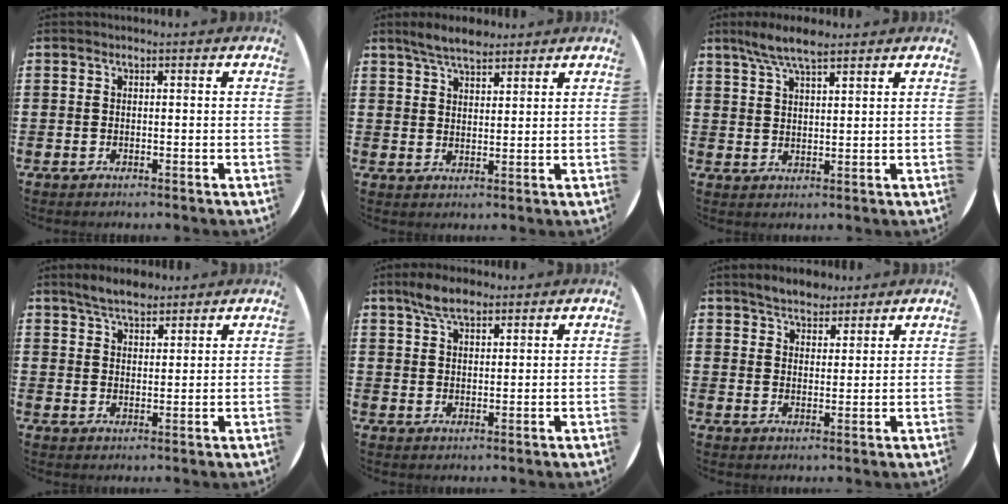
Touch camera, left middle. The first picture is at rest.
{"total": 4.5, "force": [4.0, 1.3, 1.7], "torque": [-0.041, -0.004, 0.073]}
{"total": 5.7, "force": [4.6, 1.3, 3.1], "torque": [-0.072, -0.004, 0.084]}
{"total": 4.2, "force": [3.8, 1.3, 1.2], "torque": [-0.024, -0.008, 0.069]}
{"total": 4.9, "force": [3.8, 2.0, 2.3], "torque": [-0.046, 0.001, 0.069]}
{"total": 4.1, "force": [3.9, 1.4, 0.5], "torque": [-0.012, -0.006, 0.072]}